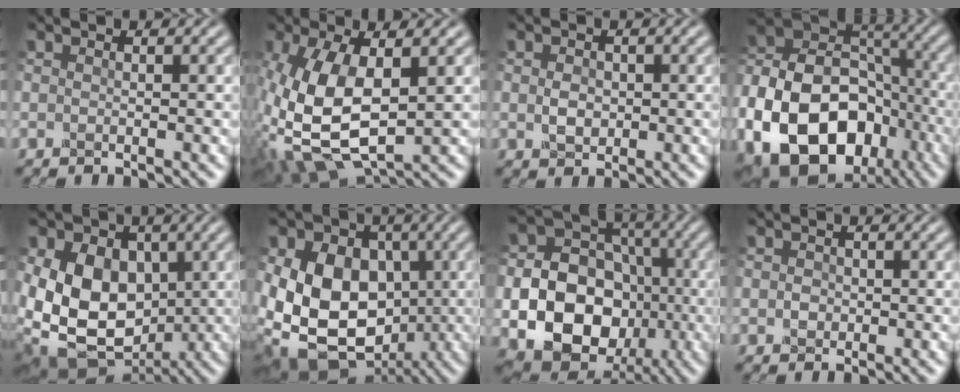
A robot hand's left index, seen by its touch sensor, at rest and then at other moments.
{"total": 9.4, "force": [-1.1, 4.7, 8.1], "torque": [-0.205, -0.010, -0.015]}
{"total": 1.5, "force": [0.0, 1.3, 0.8], "torque": [-0.025, 0.002, -0.002]}
{"total": 17.3, "force": [-6.6, 12.7, 9.7], "torque": [-0.210, -0.010, -0.109]}
{"total": 15.5, "force": [0.0, 12.7, 8.9], "torque": [-0.185, 0.012, -0.016]}
{"total": 16.5, "force": [-1.3, 13.8, 9.0], "torque": [-0.190, 0.009, -0.041]}
{"total": 16.3, "force": [-3.8, 13.9, 7.6], "torque": [-0.158, -0.018, -0.076]}
{"total": 0.8, "force": [-0.2, 0.8, 0.1], "torque": [-0.009, 0.004, -0.006]}